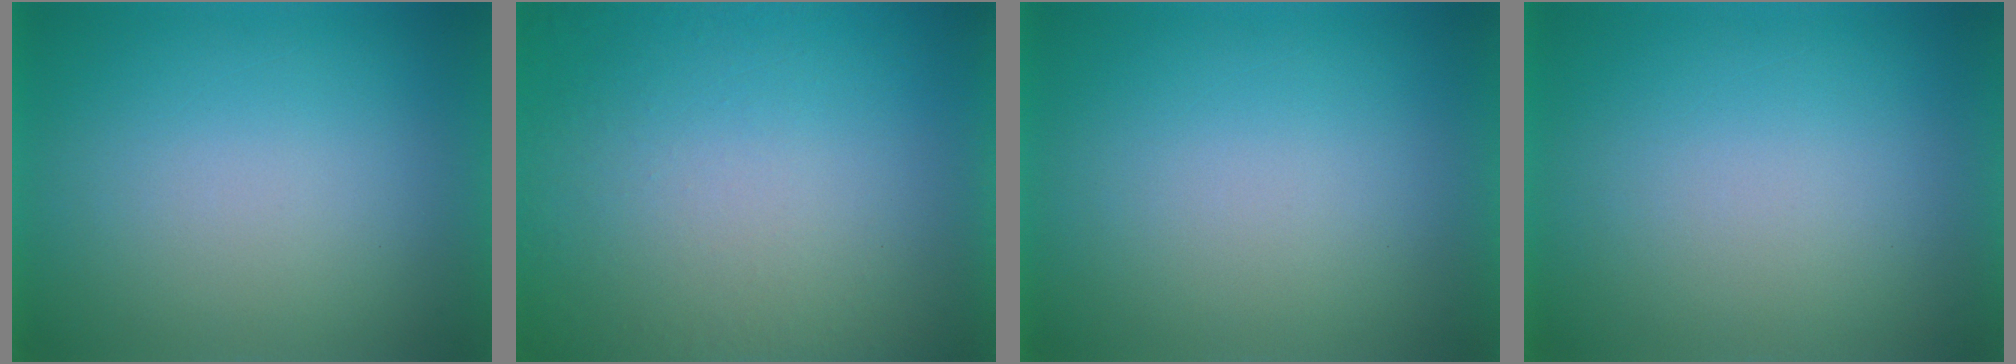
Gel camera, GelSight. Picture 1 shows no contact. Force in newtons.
{"total": 5.8}
{"total": 0.0}
{"total": 0.0}